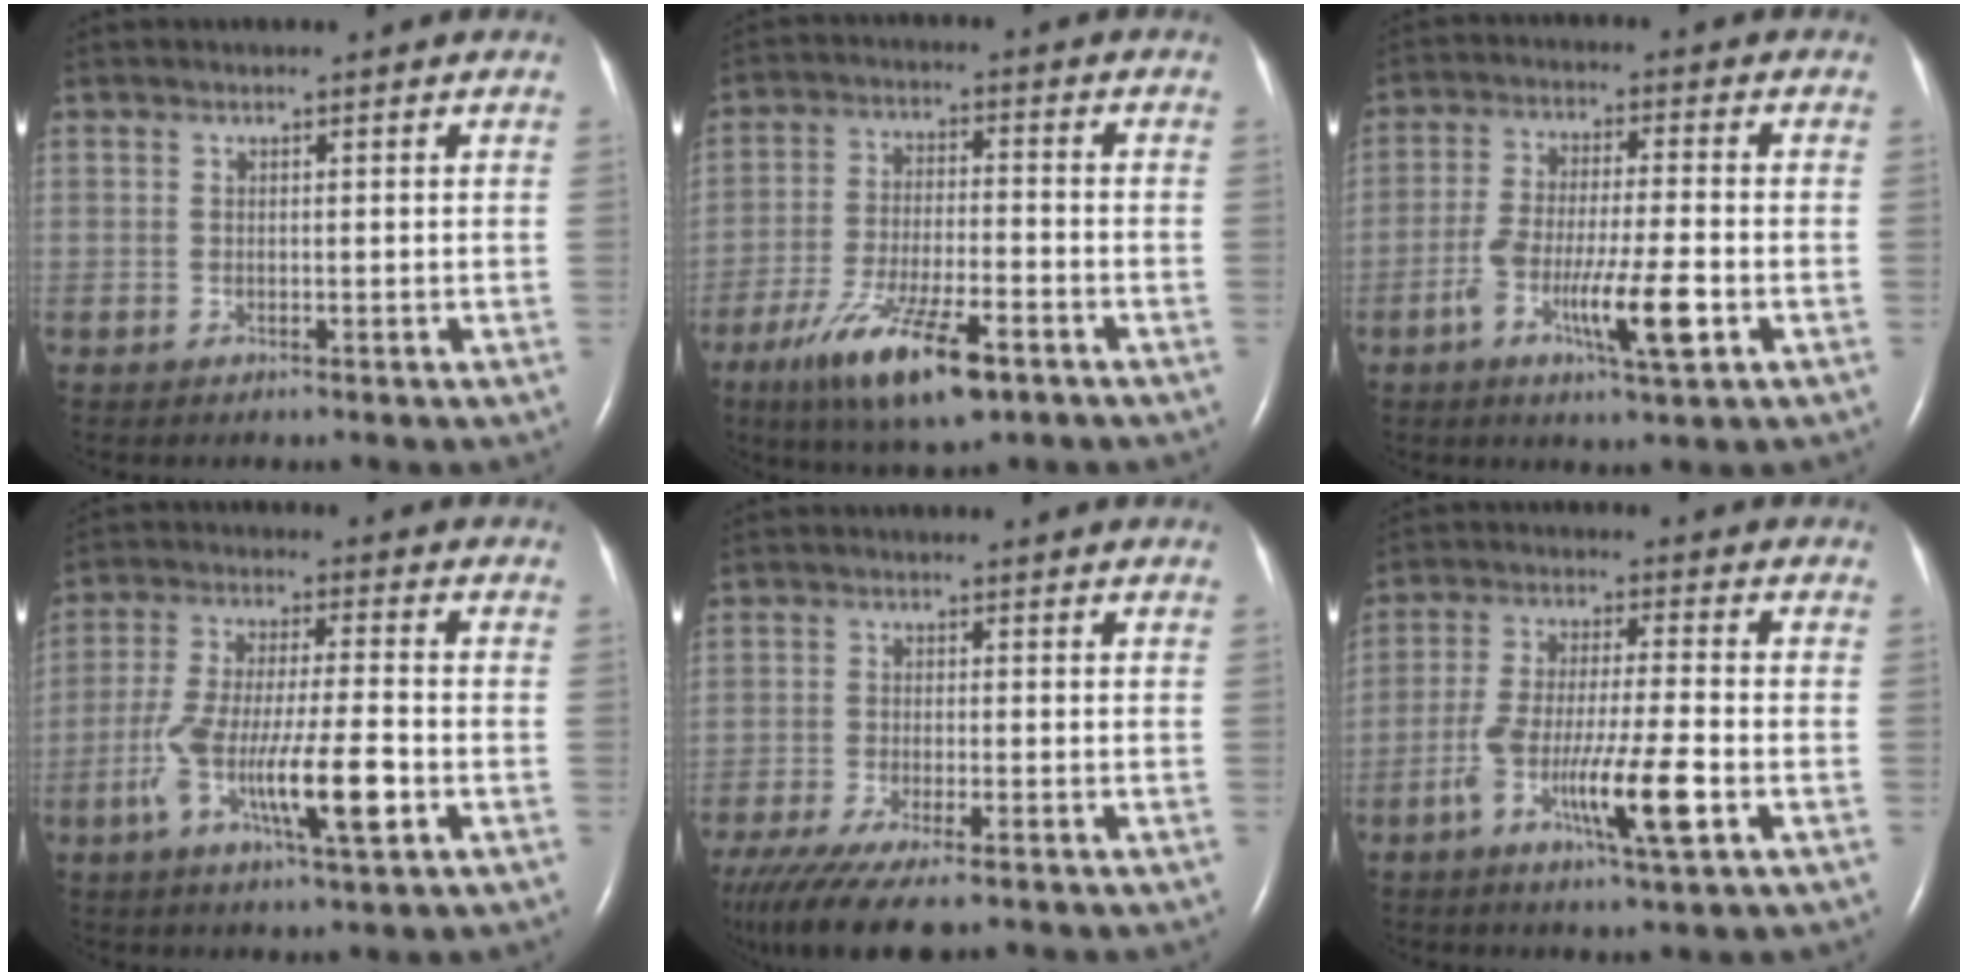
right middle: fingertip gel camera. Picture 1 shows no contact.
{"total": 13.2, "force": [-7.7, 2.9, 10.3], "torque": [-0.196, -0.022, -0.127]}
{"total": 9.9, "force": [-3.7, 0.8, 9.1], "torque": [-0.169, -0.011, -0.068]}
{"total": 12.4, "force": [-4.1, 1.3, 11.6], "torque": [-0.222, -0.006, -0.074]}
{"total": 13.4, "force": [-9.8, 3.2, 8.5], "torque": [-0.174, -0.031, -0.158]}
{"total": 10.9, "force": [-4.2, 0.4, 10.1], "torque": [-0.191, -0.012, -0.077]}